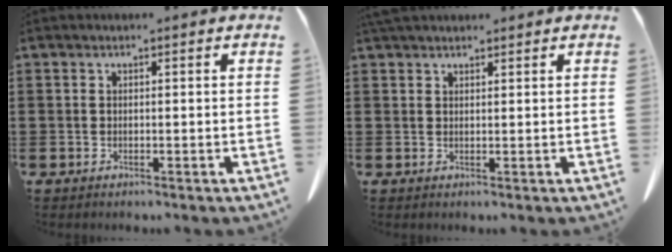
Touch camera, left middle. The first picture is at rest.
{"total": 2.1, "force": [1.9, 0.6, 0.7], "torque": [-0.019, 0.001, 0.038]}